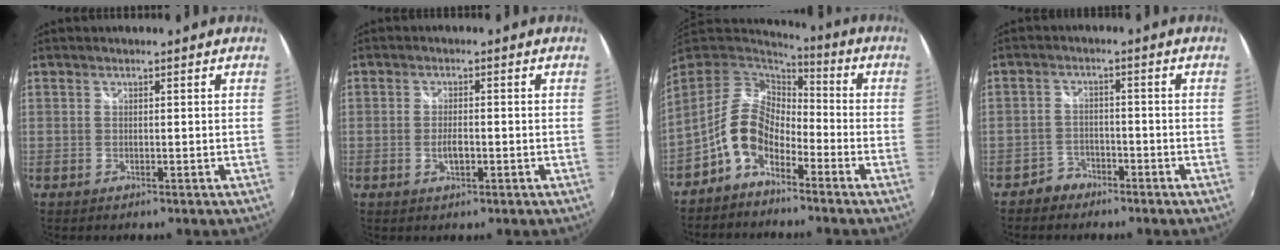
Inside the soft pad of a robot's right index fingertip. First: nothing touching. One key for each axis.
{"total": 3.0, "fx": -0.9, "fy": 1.2, "fz": 2.6, "tx": -0.049, "ty": -0.002, "tz": -0.016}
{"total": 10.0, "fx": -5.3, "fy": 5.7, "fz": 6.2, "tx": -0.124, "ty": 0.018, "tz": -0.107}
{"total": 3.9, "fx": -3.1, "fy": 2.5, "fz": 0.1, "tx": -0.012, "ty": 0.012, "tz": -0.057}